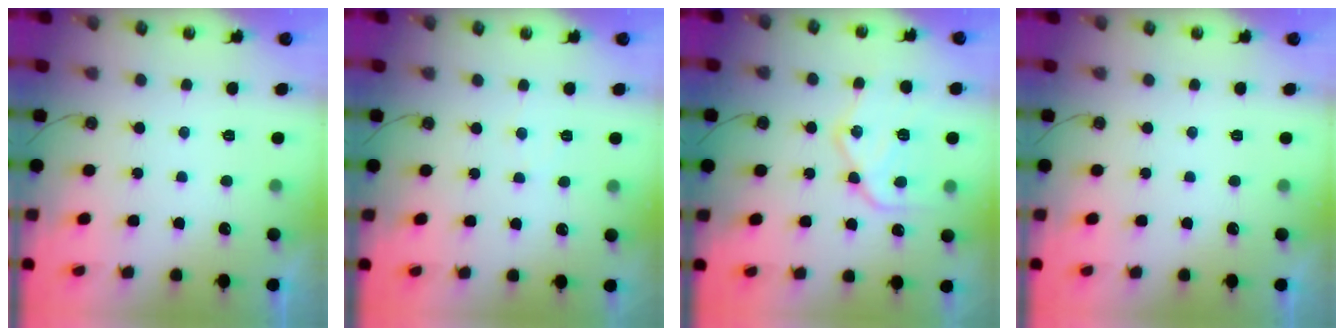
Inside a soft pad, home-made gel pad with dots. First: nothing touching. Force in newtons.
{"total": 3.1, "press": 3.1, "slide": 0.5}
{"total": 18.2, "press": 18.1, "slide": 1.8}
{"total": 0.0}